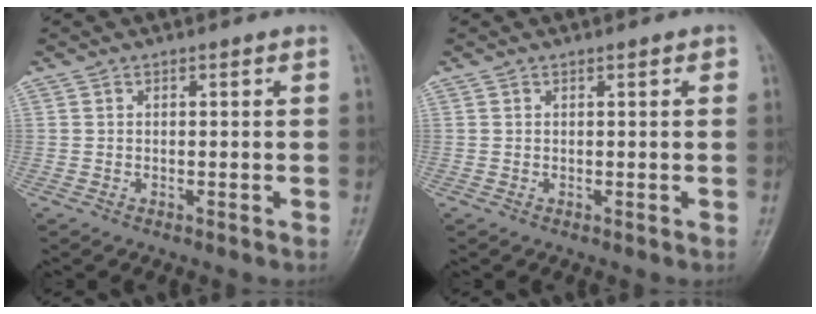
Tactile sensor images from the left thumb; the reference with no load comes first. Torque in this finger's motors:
{"motor_torque": [-0.03, 0.06, -0.13, -0.07, 0.00]}